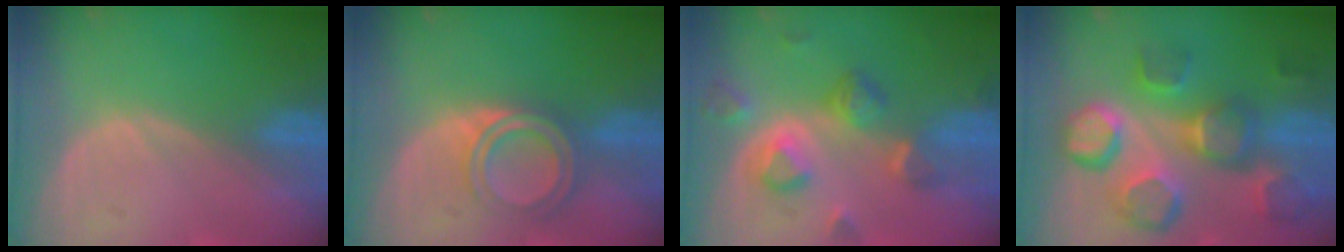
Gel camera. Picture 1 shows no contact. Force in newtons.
{"total": 5.7, "press": 5.0, "slide": 2.8}
{"total": 8.2, "press": 7.3, "slide": 3.7}
{"total": 12.5, "press": 11.1, "slide": 5.7}